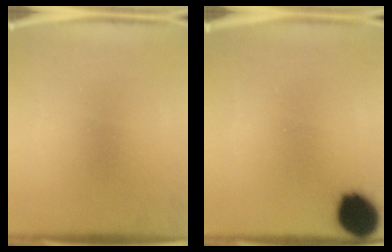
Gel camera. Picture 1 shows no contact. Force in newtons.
{"total": 12.8}